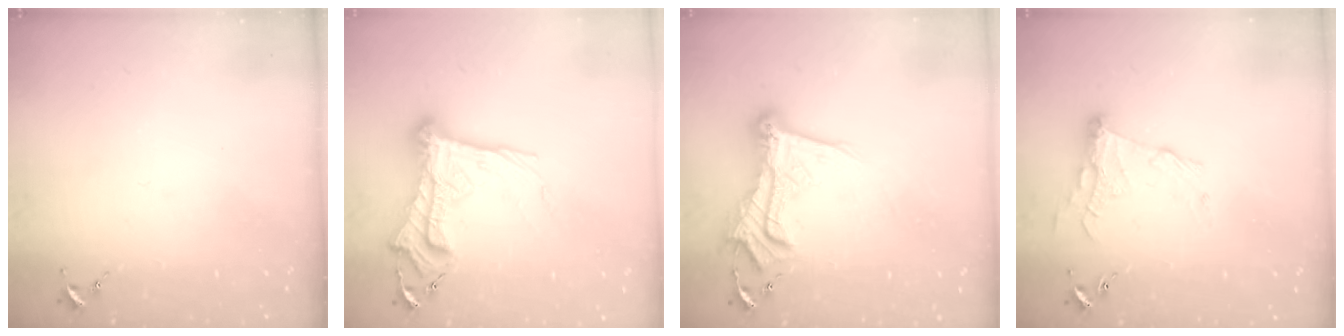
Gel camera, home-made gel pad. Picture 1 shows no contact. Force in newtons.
{"total": 17.1, "press": 17.0, "slide": 1.6}
{"total": 15.7, "press": 15.6, "slide": 1.6}
{"total": 11.5, "press": 11.5, "slide": 0.7}